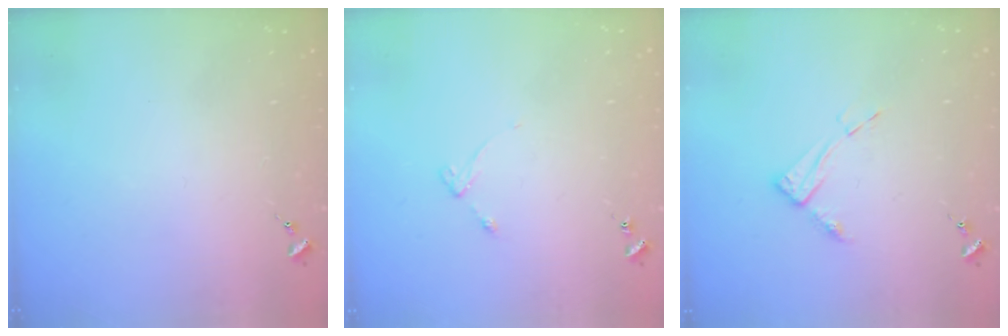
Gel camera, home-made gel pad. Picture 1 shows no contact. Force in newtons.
{"total": 4.0, "press": 3.9, "slide": 0.5}
{"total": 7.7, "press": 7.7, "slide": 0.6}